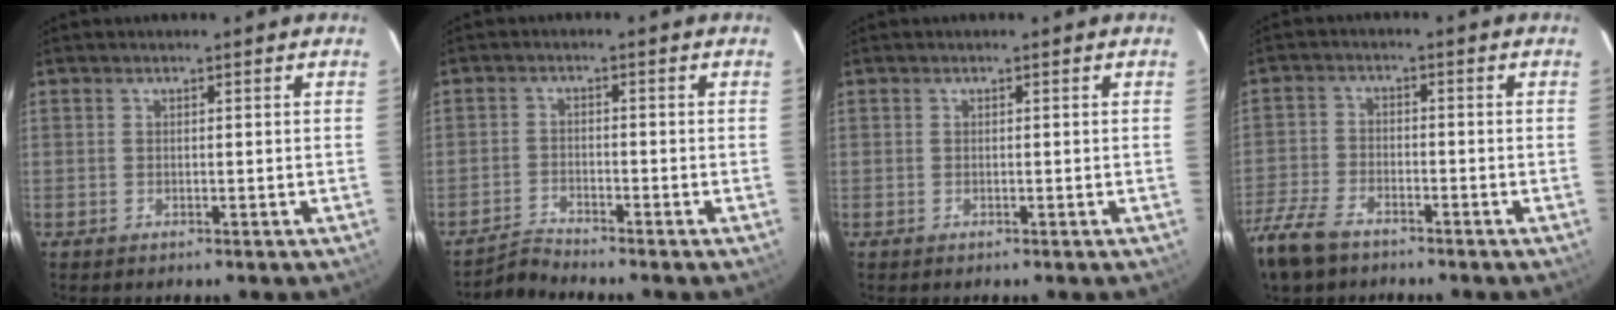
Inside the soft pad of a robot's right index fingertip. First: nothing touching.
{"total": 2.9, "force": [-2.8, -0.6, -0.3], "torque": [-0.008, 0.002, -0.059]}
{"total": 0.0}
{"total": 9.6, "force": [-7.1, 4.4, 4.7], "torque": [-0.130, -0.013, -0.146]}